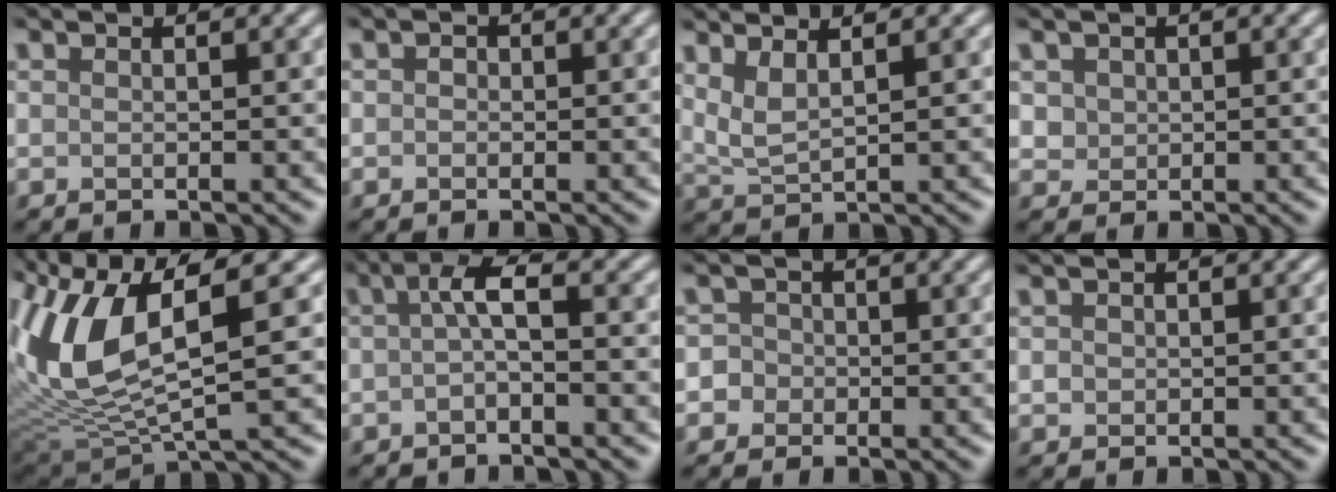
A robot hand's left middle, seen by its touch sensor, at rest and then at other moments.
{"total": 0.7, "force": [-0.1, 0.6, 0.2], "torque": [-0.003, -0.006, -0.008]}
{"total": 2.5, "force": [1.4, 0.7, 2.0], "torque": [-0.044, -0.007, 0.031]}
{"total": 1.6, "force": [0.5, 1.4, 0.5], "torque": [-0.014, -0.005, 0.019]}
{"total": 10.0, "force": [1.7, 4.3, 8.9], "torque": [-0.207, -0.009, 0.033]}
{"total": 2.5, "force": [-0.4, 0.6, 2.4], "torque": [-0.047, 0.003, -0.012]}
{"total": 3.2, "force": [-0.7, 3.1, 0.7], "torque": [0.019, 0.016, -0.035]}
{"total": 0.7, "force": [-0.1, 0.6, 0.1], "torque": [-0.001, -0.002, 0.000]}